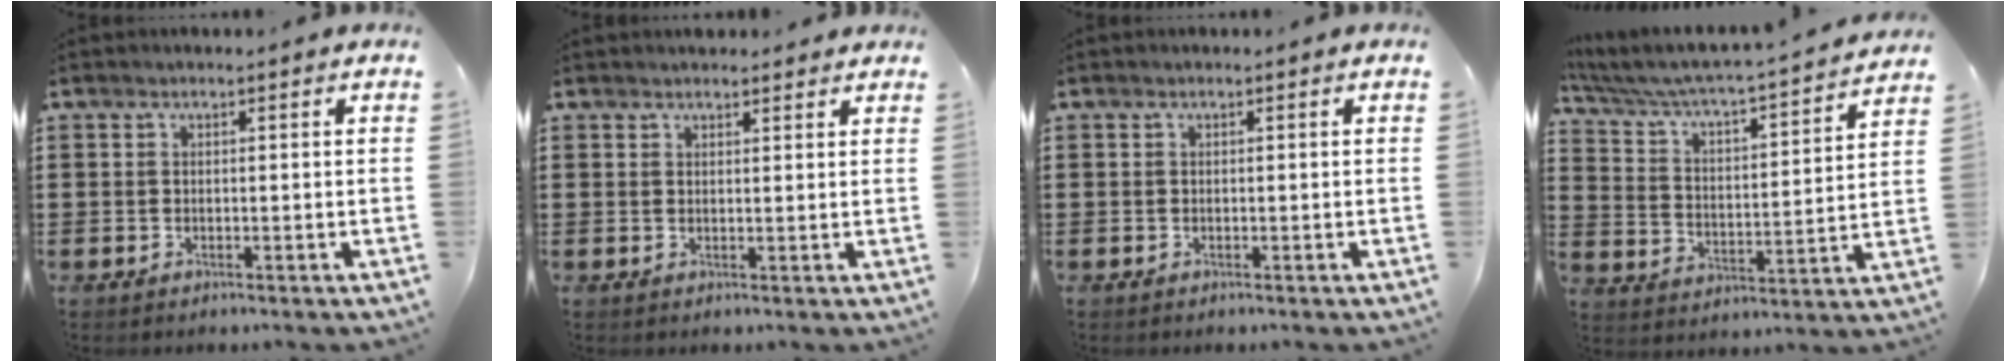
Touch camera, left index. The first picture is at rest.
{"total": 1.7, "force": [1.7, 0.4, 0.1], "torque": [0.003, -0.001, 0.031]}
{"total": 0.0}
{"total": 3.4, "force": [3.2, 0.0, 1.2], "torque": [-0.047, -0.040, 0.041]}